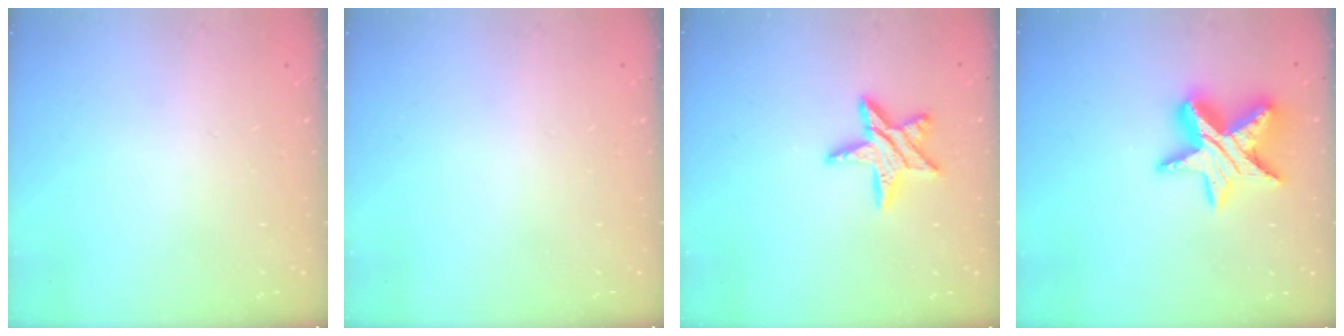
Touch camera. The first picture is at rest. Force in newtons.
{"total": 0.0}
{"total": 10.8, "press": 10.7, "slide": 0.8}
{"total": 16.4, "press": 16.4, "slide": 0.9}